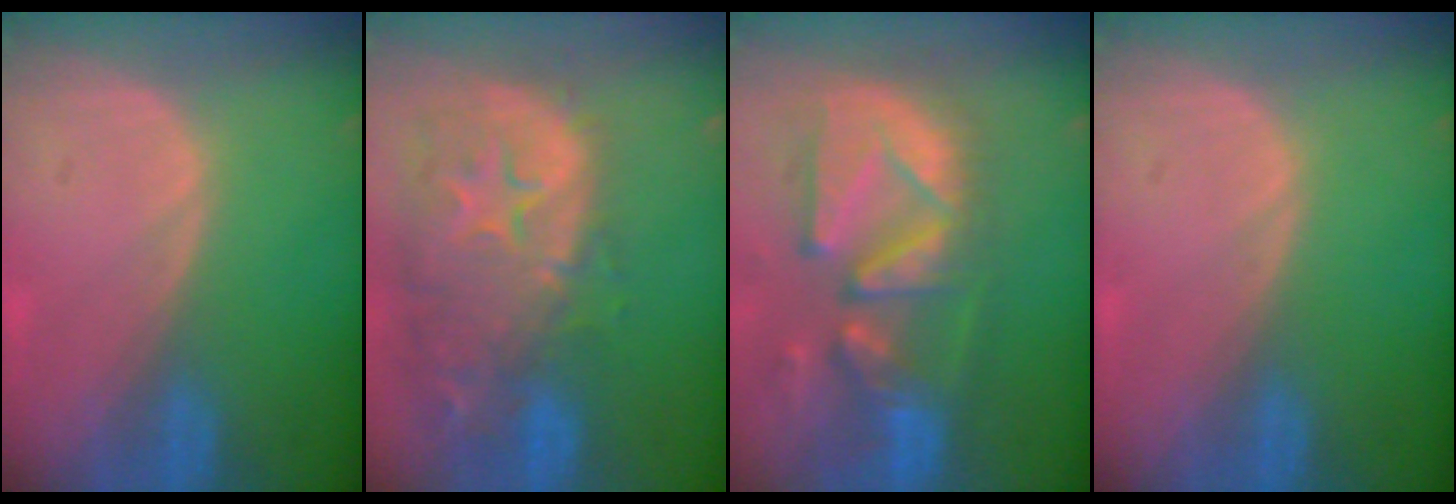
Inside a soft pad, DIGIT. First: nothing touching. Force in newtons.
{"total": 14.5, "press": 11.7, "slide": 8.5}
{"total": 12.9, "press": 11.2, "slide": 6.3}
{"total": 0.0}